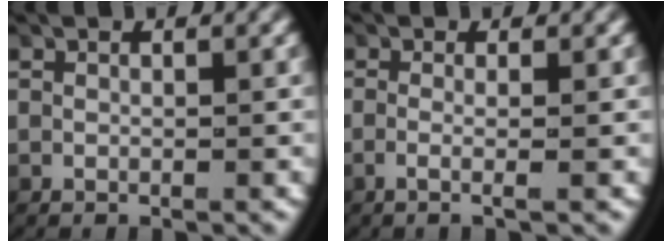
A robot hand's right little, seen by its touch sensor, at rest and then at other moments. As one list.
[{"total": 1.7, "force": [-0.8, -0.3, 1.5], "torque": [-0.048, -0.012, -0.010]}]